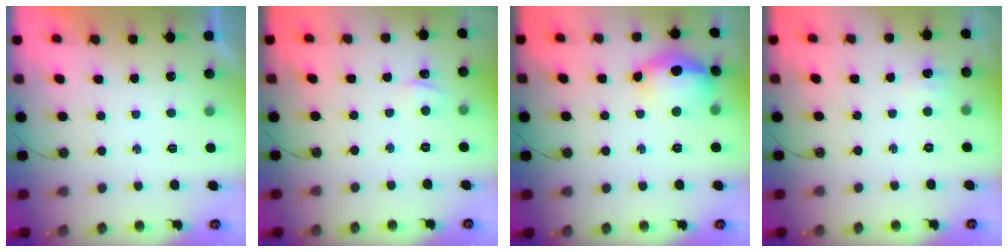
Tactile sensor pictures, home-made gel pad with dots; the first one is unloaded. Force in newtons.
{"total": 1.6, "press": 1.5, "slide": 0.2}
{"total": 20.4, "press": 16.5, "slide": 12.0}
{"total": 4.2, "press": 4.1, "slide": 0.9}